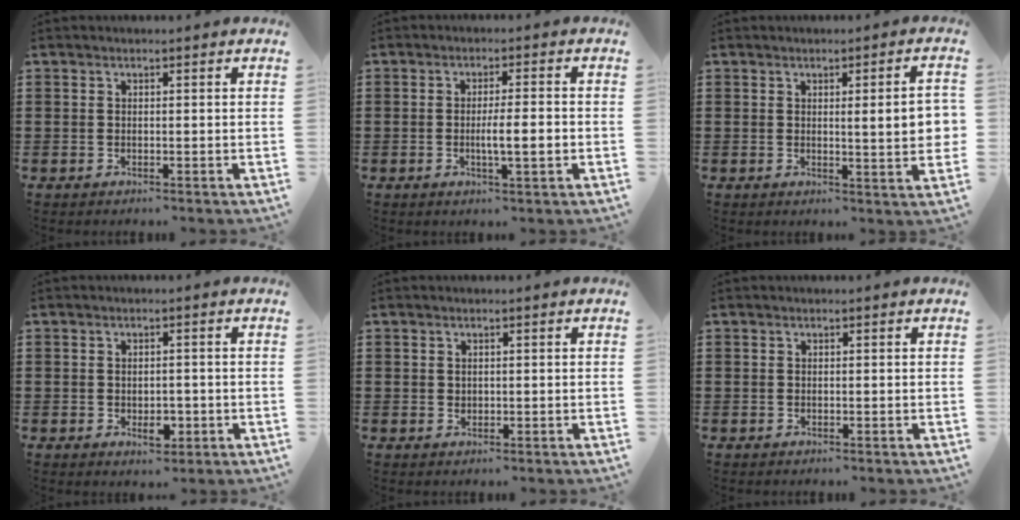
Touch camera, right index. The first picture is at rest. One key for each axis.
{"total": 4.3, "fx": -0.7, "fy": 0.5, "fz": 4.2, "tx": -0.072, "ty": -0.001, "tz": -0.015}
{"total": 5.6, "fx": 0.7, "fy": 0.6, "fz": 5.5, "tx": -0.083, "ty": -0.009, "tz": 0.007}
{"total": 3.1, "fx": -0.8, "fy": 1.9, "fz": 2.4, "tx": -0.035, "ty": -0.001, "tz": -0.016}
{"total": 0.7, "fx": 0.3, "fy": 0.6, "fz": 0.2, "tx": -0.007, "ty": 0.003, "tz": 0.006}
{"total": 0.0}